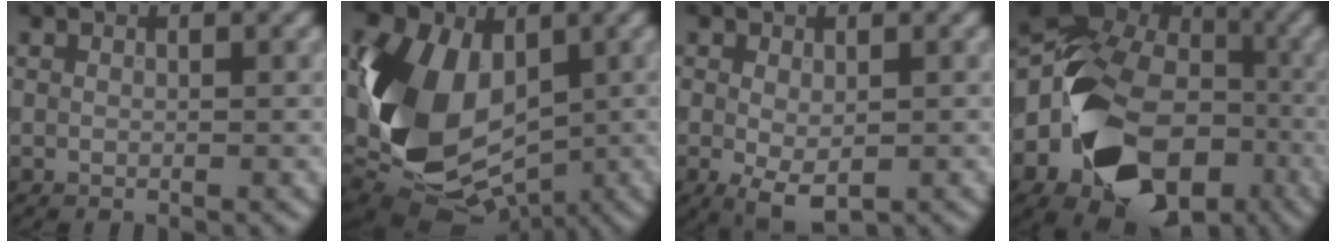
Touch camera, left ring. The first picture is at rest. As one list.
[{"total": 13.8, "force": [0.0, 9.8, 9.7], "torque": [-0.218, -0.022, -0.009]}, {"total": 3.8, "force": [-0.8, 2.1, 3.1], "torque": [-0.058, -0.012, -0.009]}, {"total": 14.8, "force": [-4.8, 10.8, 8.9], "torque": [-0.164, -0.026, -0.086]}]